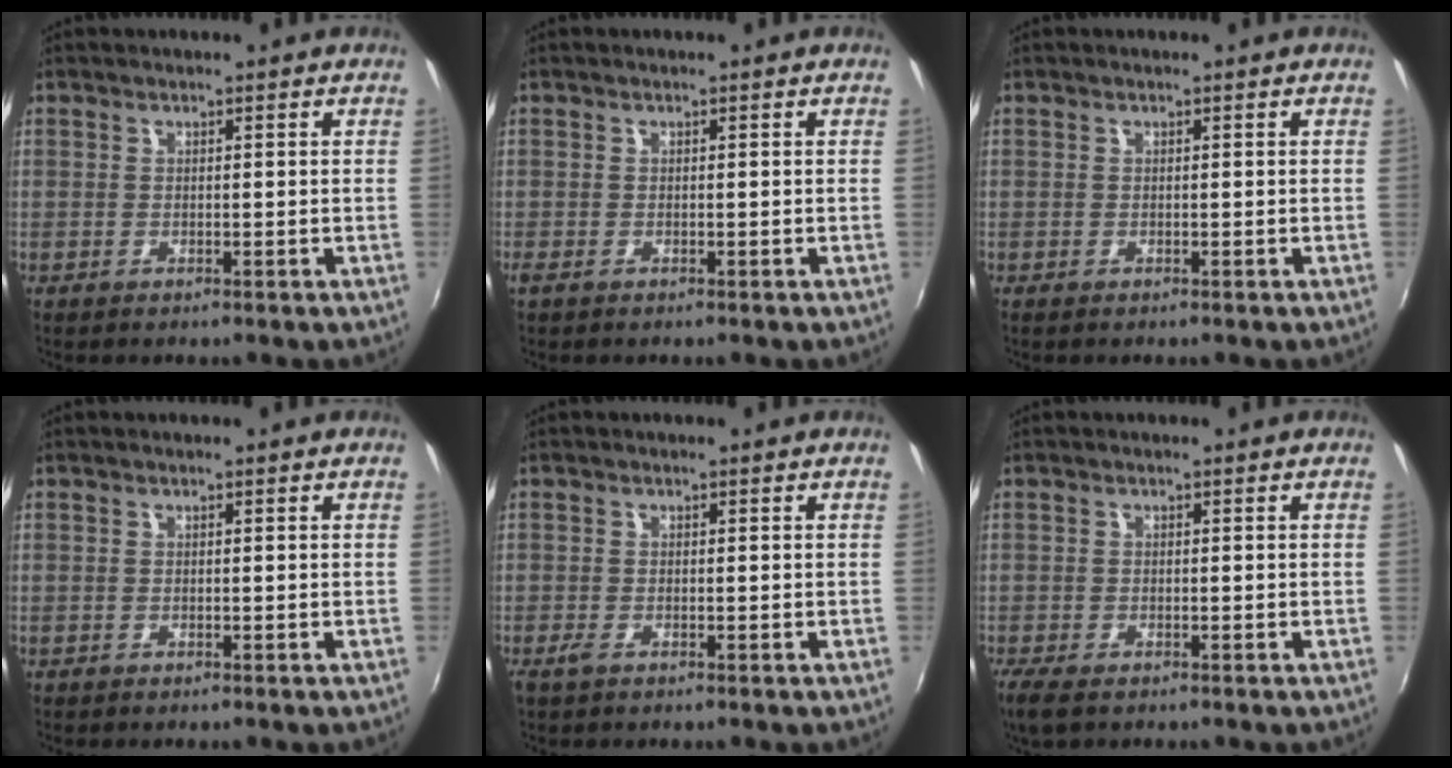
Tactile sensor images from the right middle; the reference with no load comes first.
{"total": 0.5, "force": [-0.3, 0.2, 0.4], "torque": [-0.010, -0.003, -0.007]}
{"total": 0.0}
{"total": 0.0}
{"total": 1.4, "force": [-0.9, 0.4, 1.0], "torque": [-0.021, -0.004, -0.019]}
{"total": 3.9, "force": [-2.7, 1.3, 2.4], "torque": [-0.056, -0.015, -0.049]}